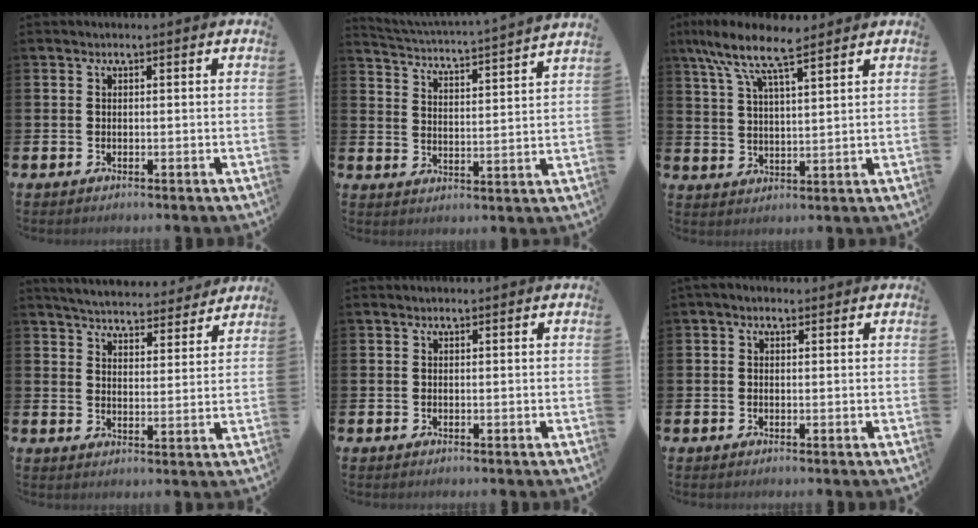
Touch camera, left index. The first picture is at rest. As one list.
[{"total": 3.8, "force": [3.7, -0.6, 0.5], "torque": [-0.029, -0.042, 0.058]}, {"total": 9.1, "force": [7.3, 2.0, 5.0], "torque": [-0.111, -0.026, 0.128]}, {"total": 5.4, "force": [5.3, 0.7, 0.5], "torque": [-0.027, -0.039, 0.091]}, {"total": 0.0}, {"total": 1.0, "force": [0.4, 0.7, 0.6], "torque": [-0.004, 0.005, 0.005]}]